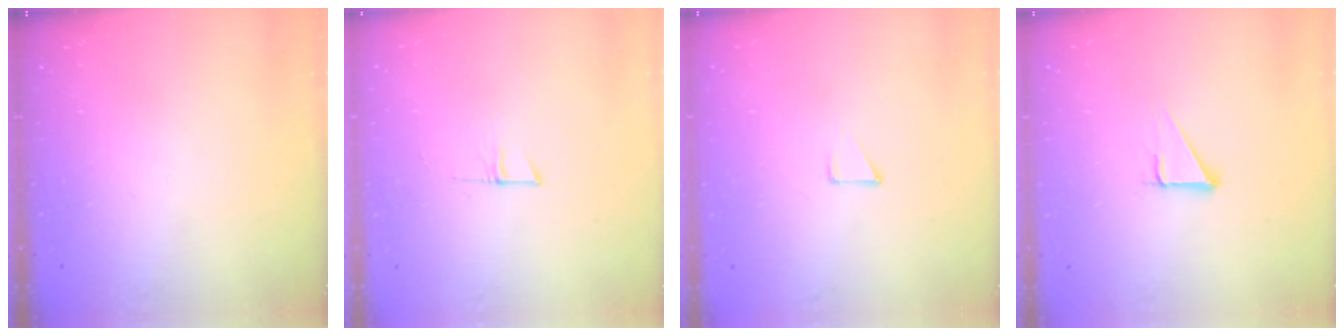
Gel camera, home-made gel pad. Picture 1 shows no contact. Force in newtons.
{"total": 4.0, "press": 4.0, "slide": 0.4}
{"total": 3.4, "press": 3.4, "slide": 0.3}
{"total": 2.9, "press": 2.9, "slide": 0.1}